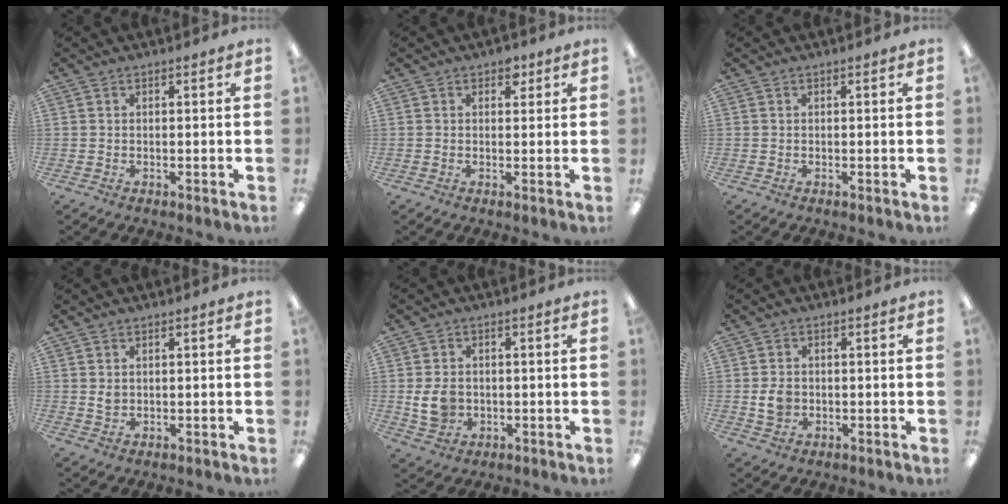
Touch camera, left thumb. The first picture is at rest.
{"total": 2.5, "force": [1.5, 1.5, 1.3], "torque": [-0.003, -0.006, 0.021]}
{"total": 0.0}
{"total": 2.0, "force": [0.8, 1.5, 1.0], "torque": [-0.014, 0.000, 0.013]}
{"total": 6.4, "force": [-0.3, 5.2, 3.6], "torque": [-0.072, 0.000, -0.006]}
{"total": 4.2, "force": [-0.3, 3.4, 2.5], "torque": [-0.042, 0.001, -0.006]}